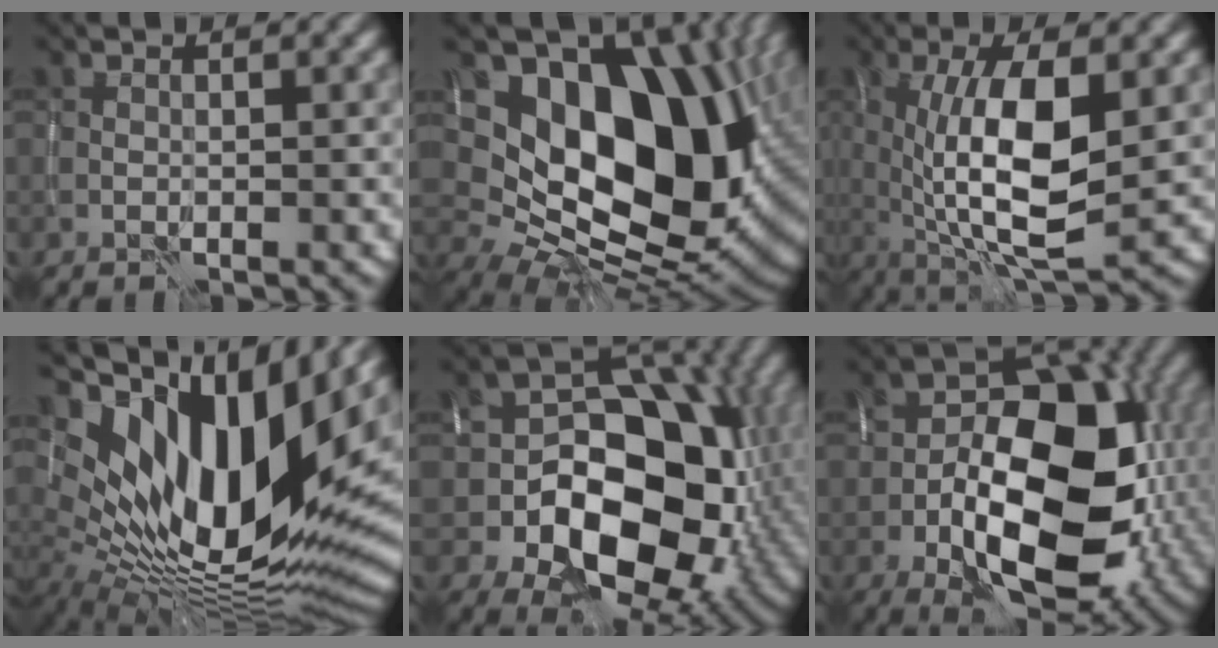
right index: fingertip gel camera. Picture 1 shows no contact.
{"total": 16.8, "force": [3.5, 11.2, 11.9], "torque": [-0.185, -0.011, 0.071]}
{"total": 9.3, "force": [0.7, 3.2, 8.8], "torque": [-0.150, -0.009, 0.015]}
{"total": 16.2, "force": [6.2, 7.6, 12.9], "torque": [-0.233, 0.003, 0.103]}
{"total": 15.1, "force": [-3.3, 10.3, 10.5], "torque": [-0.104, -0.002, -0.055]}
{"total": 15.0, "force": [-3.2, 8.7, 11.8], "torque": [-0.175, -0.011, -0.060]}